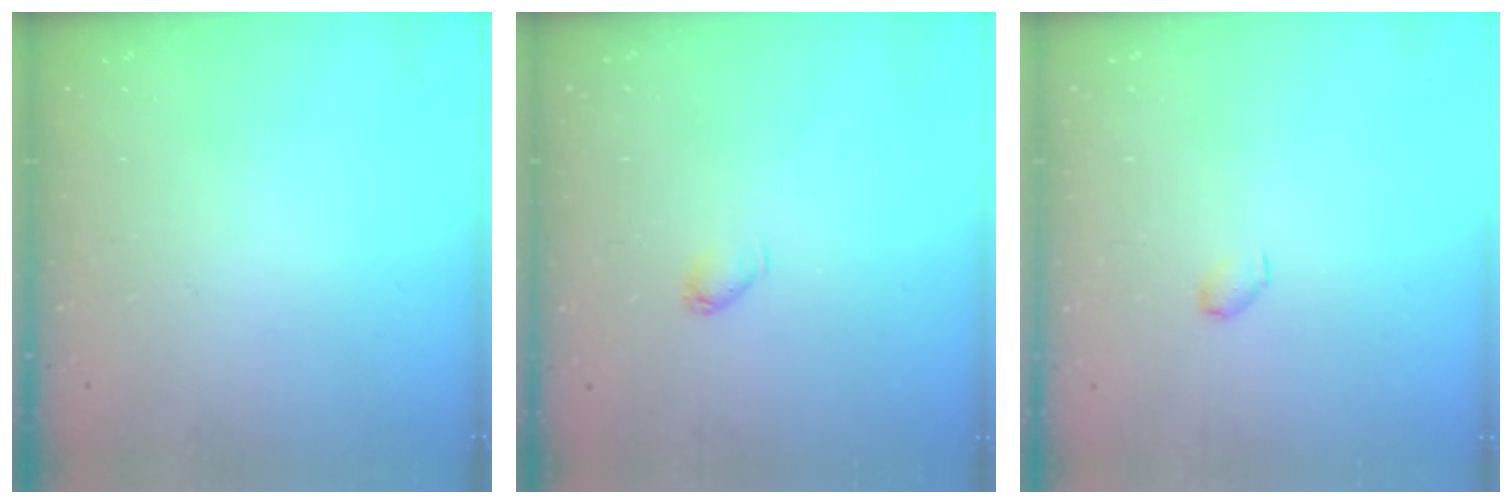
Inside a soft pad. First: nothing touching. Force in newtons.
{"total": 2.5, "press": 2.5, "slide": 0.5}
{"total": 3.1, "press": 3.0, "slide": 0.5}